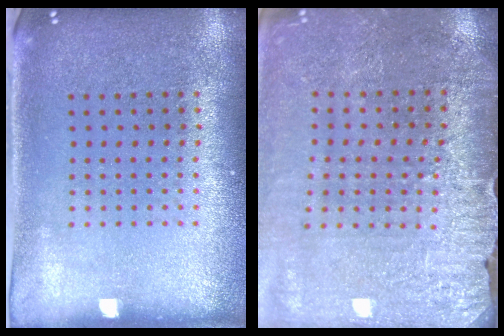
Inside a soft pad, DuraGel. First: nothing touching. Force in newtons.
{"total": 3.0, "press": 3.0, "slide": 0.3}